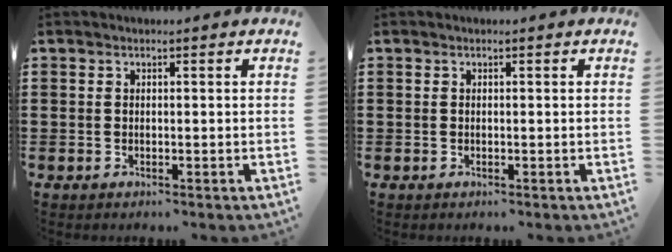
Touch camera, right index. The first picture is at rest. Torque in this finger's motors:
{"motor_torque": [-0.06, 0.46, 0.00, 0.01]}